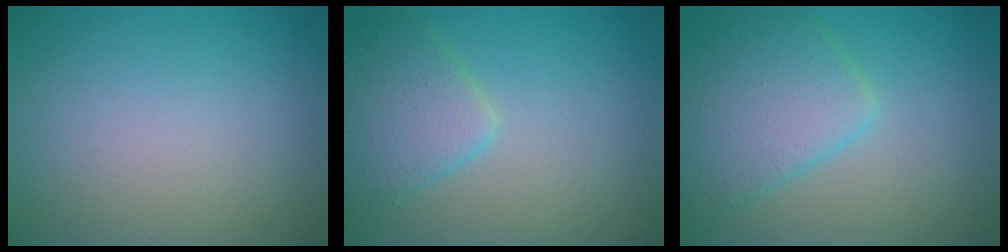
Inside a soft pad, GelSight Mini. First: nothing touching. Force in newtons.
{"total": 3.9, "press": 3.9, "slide": 0.2}
{"total": 5.5, "press": 5.5, "slide": 0.1}